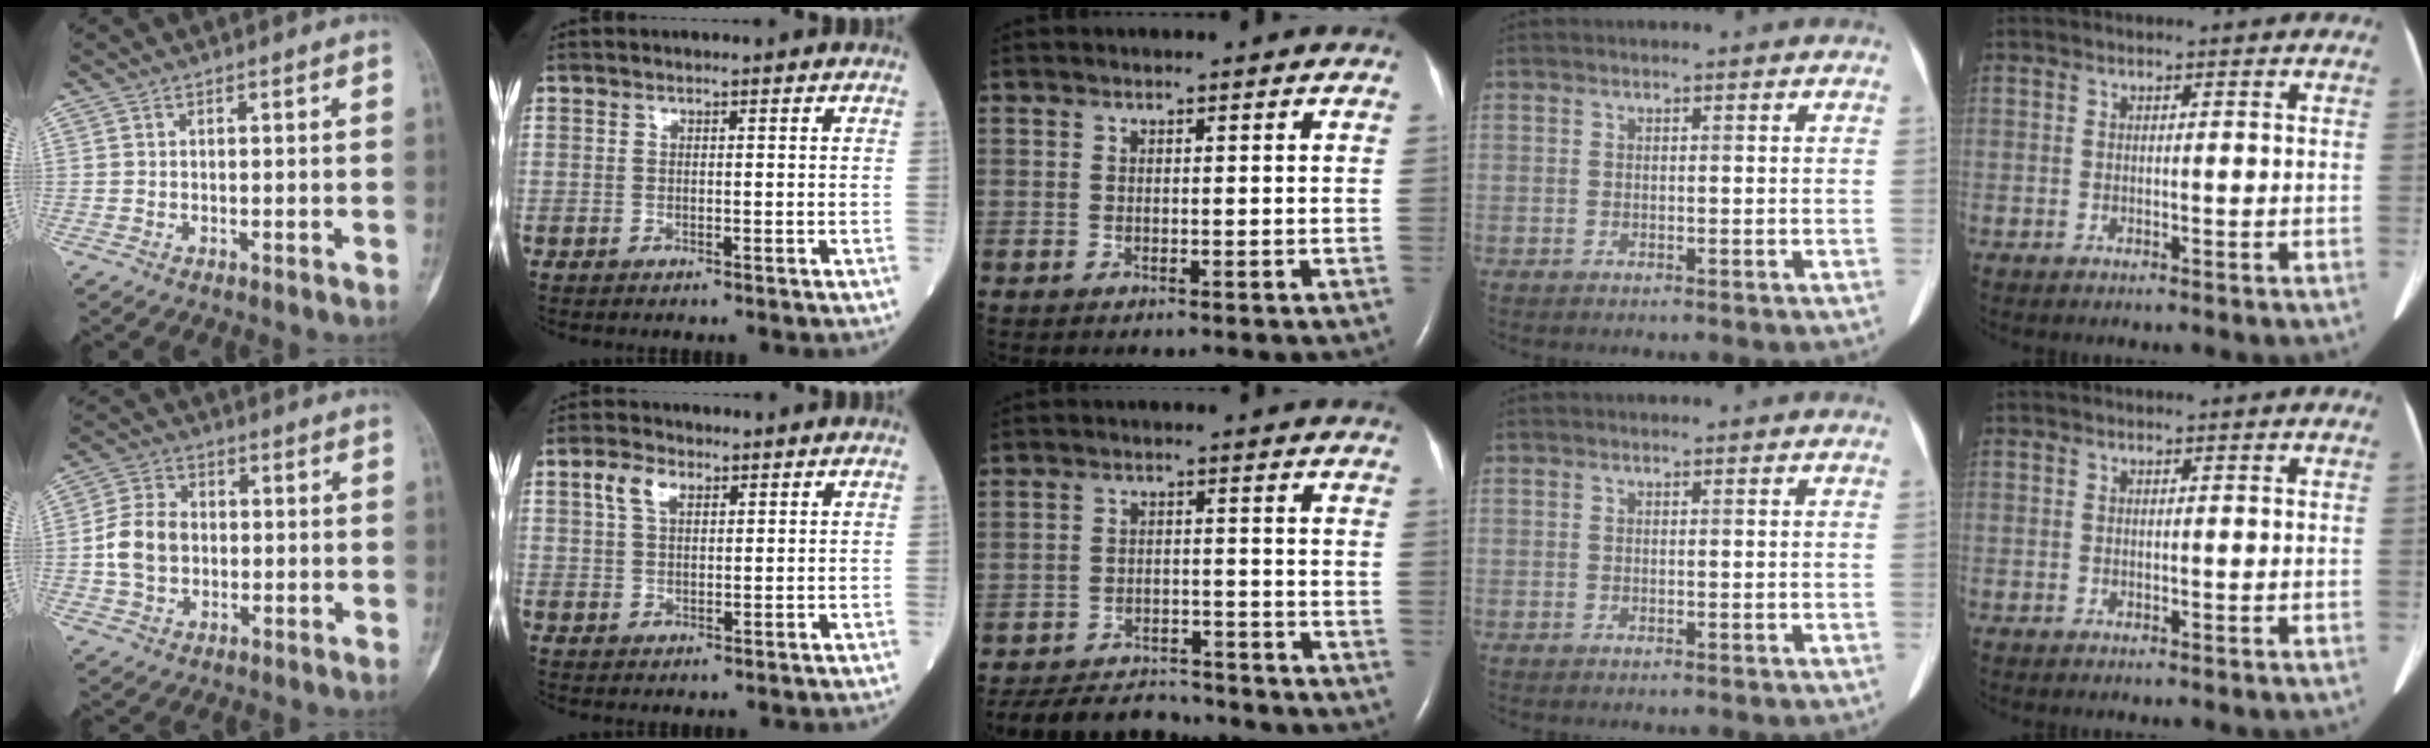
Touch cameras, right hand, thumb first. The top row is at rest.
{"thumb": {"total": 8.5, "force": [-0.5, 6.6, 5.4], "torque": [-0.091, 0.015, -0.013]}, "index": {"total": 3.8, "force": [1.9, 2.0, 2.6], "torque": [-0.058, 0.011, 0.040]}, "middle": {"total": 10.2, "force": [-9.8, 2.5, 1.8], "torque": [-0.032, -0.002, -0.146]}}